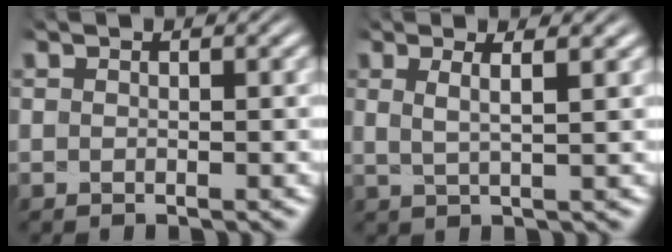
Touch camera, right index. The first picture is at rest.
{"total": 2.5, "force": [0.6, 1.0, 2.3], "torque": [-0.048, -0.004, 0.011]}